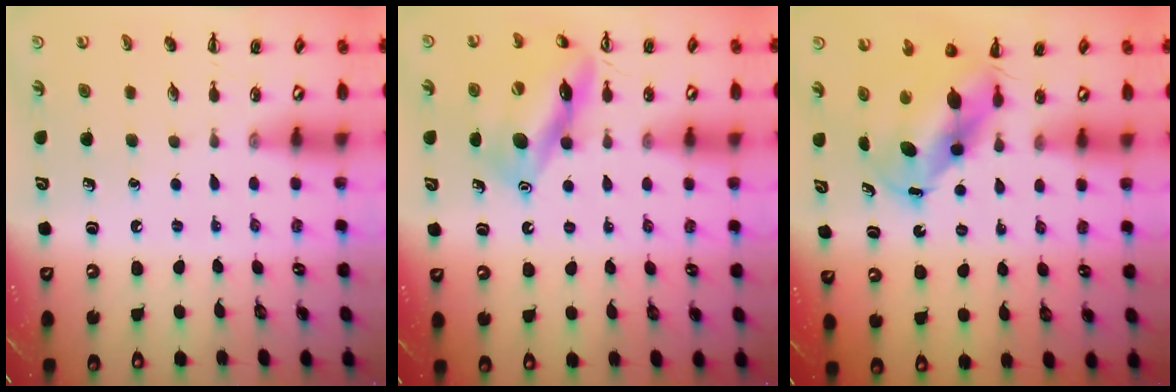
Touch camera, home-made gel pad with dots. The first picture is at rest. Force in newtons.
{"total": 14.2, "press": 14.1, "slide": 1.6}
{"total": 6.8, "press": 6.6, "slide": 1.5}